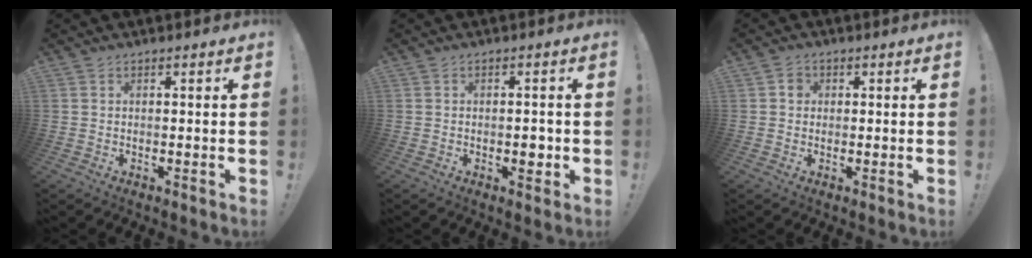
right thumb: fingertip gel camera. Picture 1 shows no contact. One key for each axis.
{"total": 3.2, "fx": -0.7, "fy": 1.9, "fz": 2.4, "tx": -0.019, "ty": 0.001, "tz": -0.015}
{"total": 2.3, "fx": 0.0, "fy": 2.1, "fz": 1.1, "tx": -0.016, "ty": 0.006, "tz": -0.002}